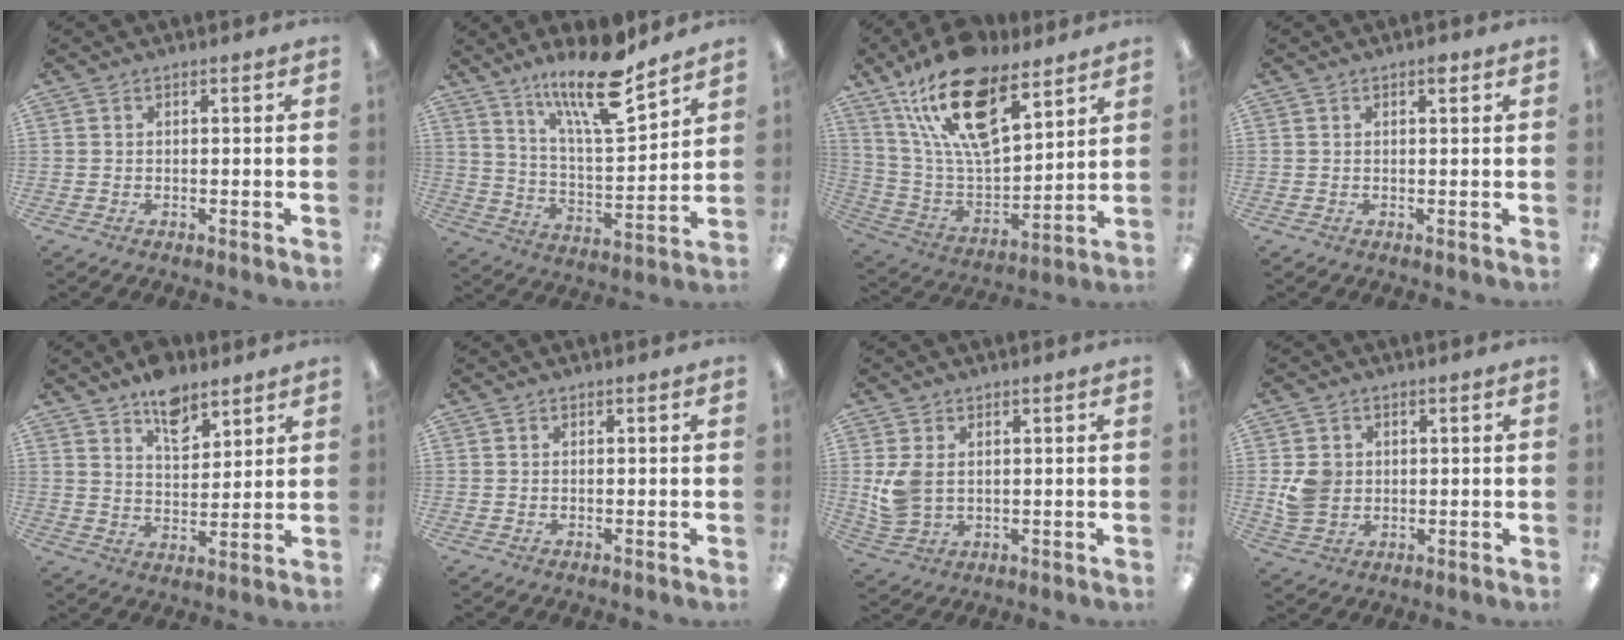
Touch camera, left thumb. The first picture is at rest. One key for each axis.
{"total": 17.4, "fx": 12.9, "fy": 4.1, "fz": 10.9, "tx": -0.188, "ty": -0.075, "tz": 0.211}
{"total": 22.2, "fx": 14.2, "fy": 9.9, "fz": 13.9, "tx": -0.254, "ty": -0.075, "tz": 0.250}
{"total": 1.5, "fx": 0.9, "fy": 0.5, "fz": 1.1, "tx": -0.009, "ty": -0.004, "tz": 0.011}
{"total": 9.1, "fx": 6.5, "fy": 4.8, "fz": 4.3, "tx": -0.055, "ty": -0.035, "tz": 0.114}
{"total": 0.0}
{"total": 6.2, "fx": 1.2, "fy": 4.4, "fz": 4.2, "tx": -0.093, "ty": -0.003, "tz": 0.021}
{"total": 5.8, "fx": 0.7, "fy": 5.2, "fz": 2.6, "tx": -0.039, "ty": 0.008, "tz": 0.017}